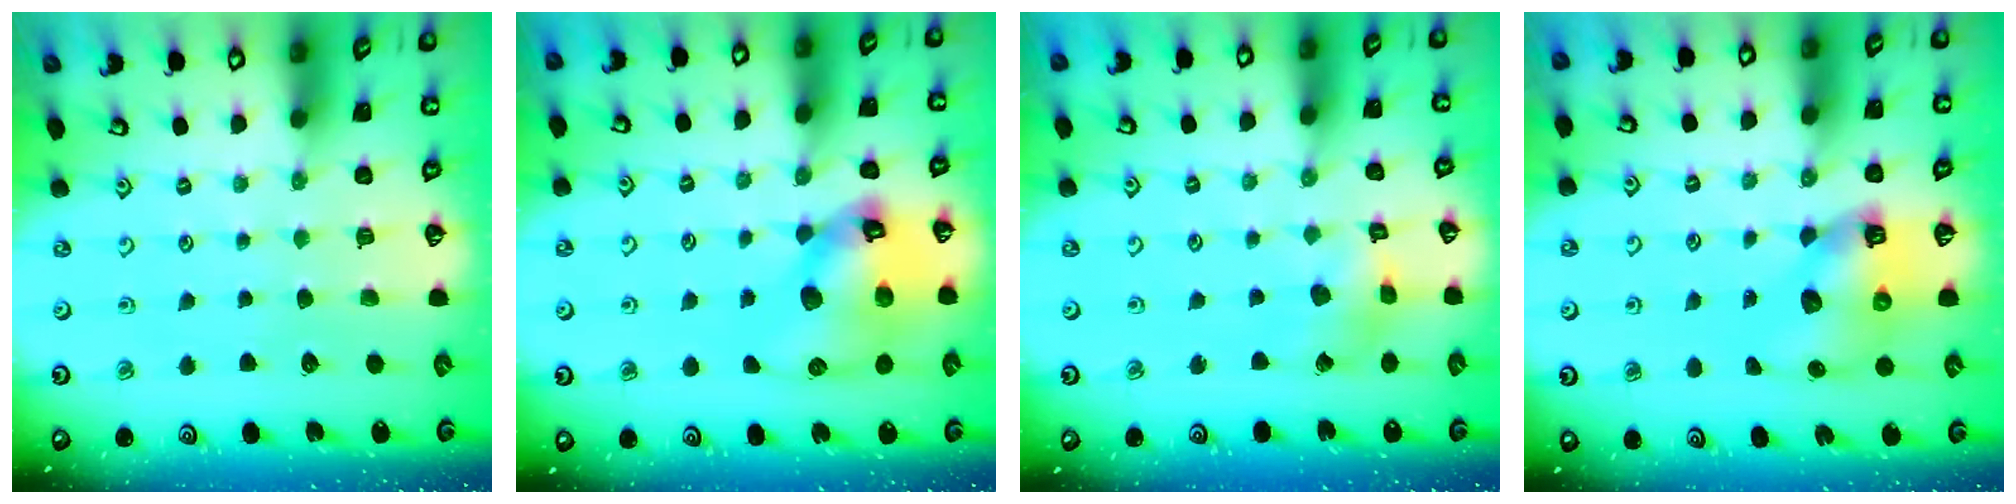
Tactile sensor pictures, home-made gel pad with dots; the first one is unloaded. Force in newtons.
{"total": 15.4, "press": 15.3, "slide": 2.1}
{"total": 6.7, "press": 6.7, "slide": 0.4}
{"total": 8.8, "press": 8.7, "slide": 1.2}